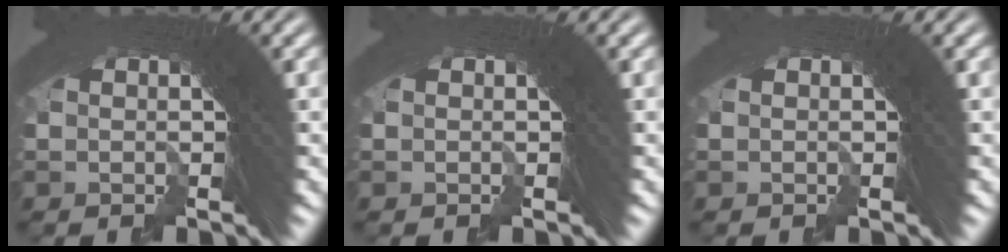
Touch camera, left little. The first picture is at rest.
{"total": 0.0}
{"total": 0.0}